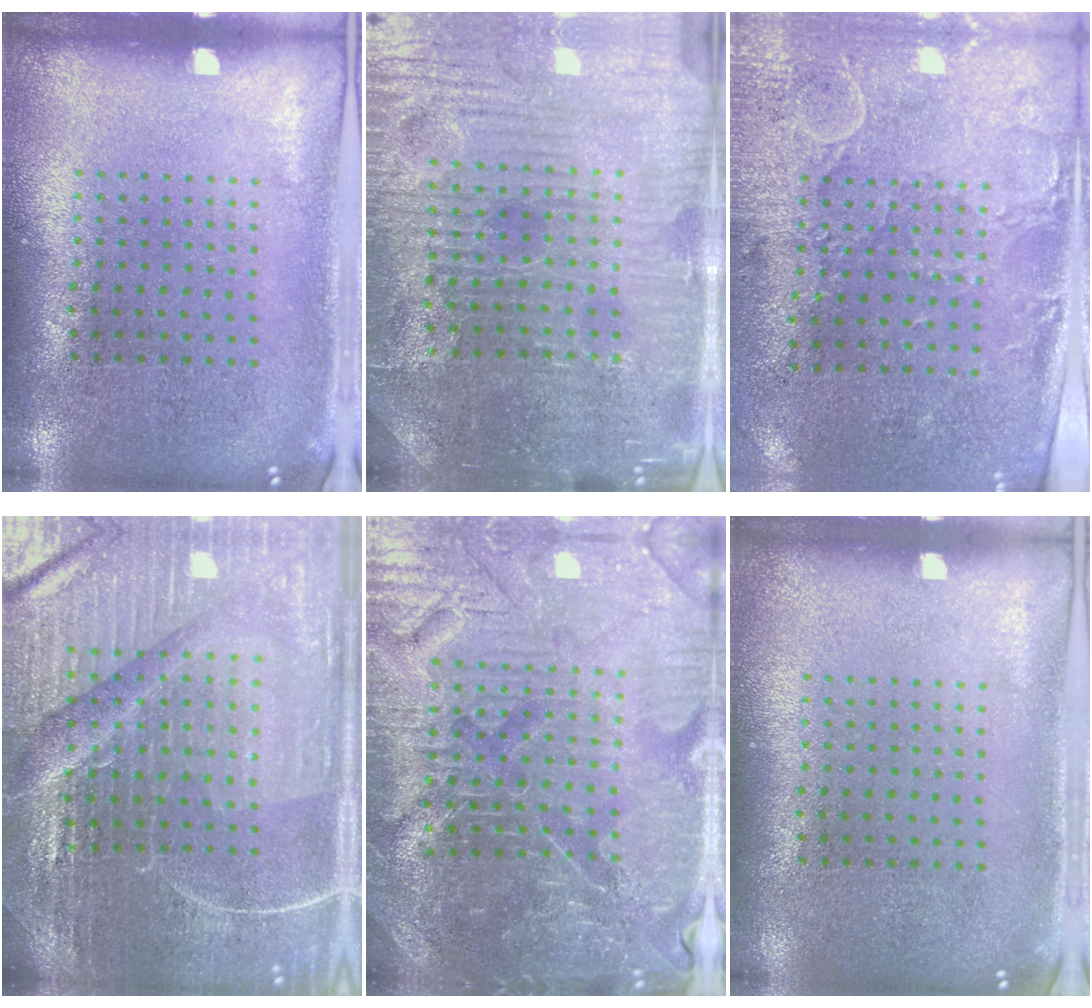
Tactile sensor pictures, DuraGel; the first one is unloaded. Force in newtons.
{"total": 4.9, "press": 4.7, "slide": 1.3}
{"total": 3.0, "press": 2.5, "slide": 1.6}
{"total": 5.2, "press": 4.9, "slide": 1.8}
{"total": 5.5, "press": 5.1, "slide": 2.0}
{"total": 0.0}